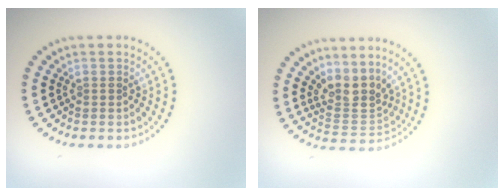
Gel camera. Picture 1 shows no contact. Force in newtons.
{"total": 3.3, "press": 2.5, "slide": 2.1}